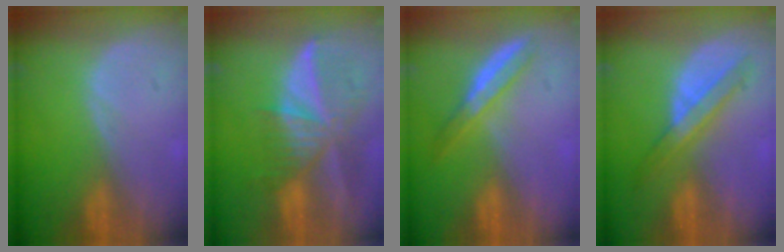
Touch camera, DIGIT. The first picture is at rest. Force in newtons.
{"total": 9.5, "press": 8.3, "slide": 4.6}
{"total": 5.2, "press": 4.6, "slide": 2.4}
{"total": 5.7, "press": 5.7, "slide": 0.3}